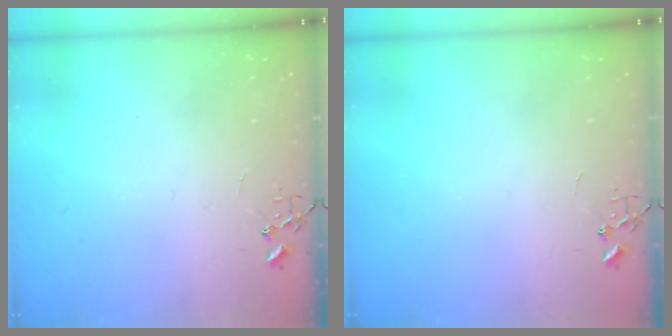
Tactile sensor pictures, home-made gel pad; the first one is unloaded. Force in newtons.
{"total": 0.0}